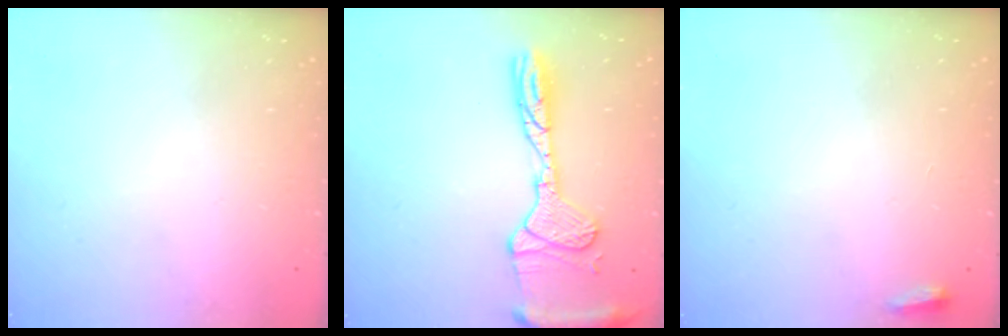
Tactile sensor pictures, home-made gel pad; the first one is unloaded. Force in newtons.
{"total": 15.3, "press": 15.1, "slide": 2.2}
{"total": 2.5, "press": 2.3, "slide": 1.0}